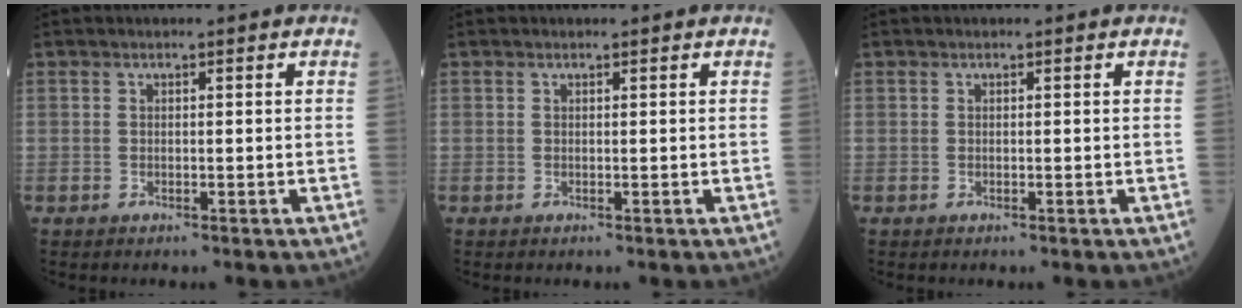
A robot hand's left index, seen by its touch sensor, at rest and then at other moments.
{"total": 0.0}
{"total": 0.0}